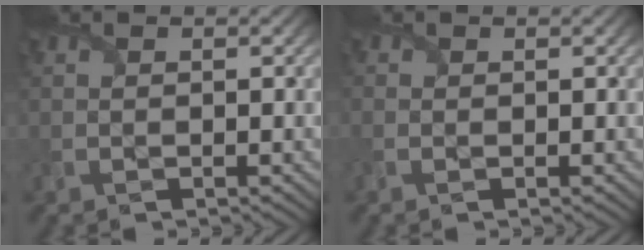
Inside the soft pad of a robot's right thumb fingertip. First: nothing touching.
{"total": 0.8, "force": [-0.2, 0.8, 0.3], "torque": [-0.006, -0.003, -0.003]}